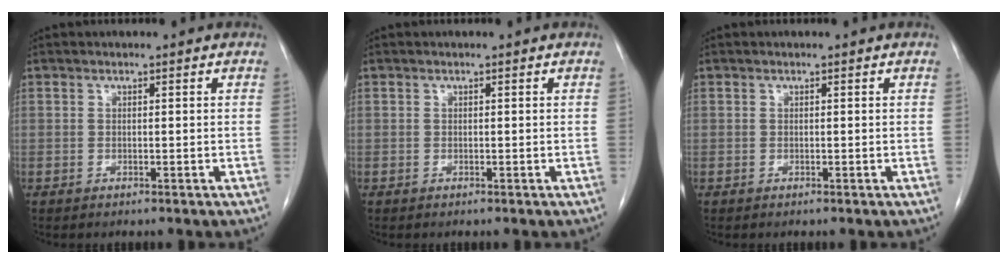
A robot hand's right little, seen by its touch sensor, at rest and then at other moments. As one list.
[{"total": 0.0}, {"total": 0.0}]